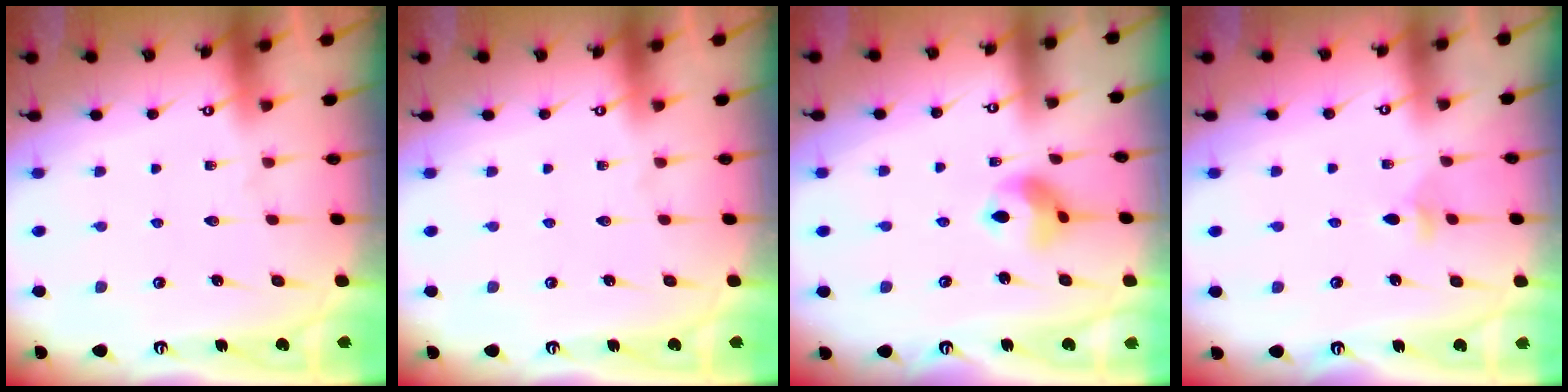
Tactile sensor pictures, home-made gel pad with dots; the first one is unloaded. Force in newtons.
{"total": 0.0}
{"total": 8.5, "press": 8.5, "slide": 0.4}
{"total": 3.7, "press": 3.6, "slide": 0.9}